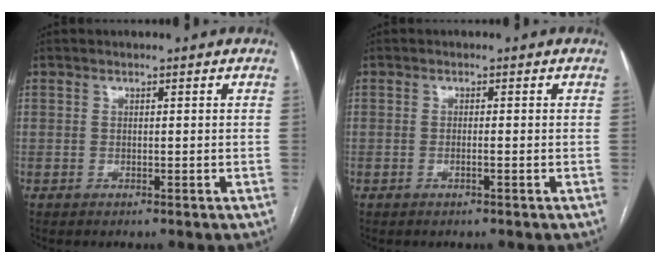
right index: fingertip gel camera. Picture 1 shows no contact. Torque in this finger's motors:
{"motor_torque": [0.15, 0.23, -0.04, -0.01]}